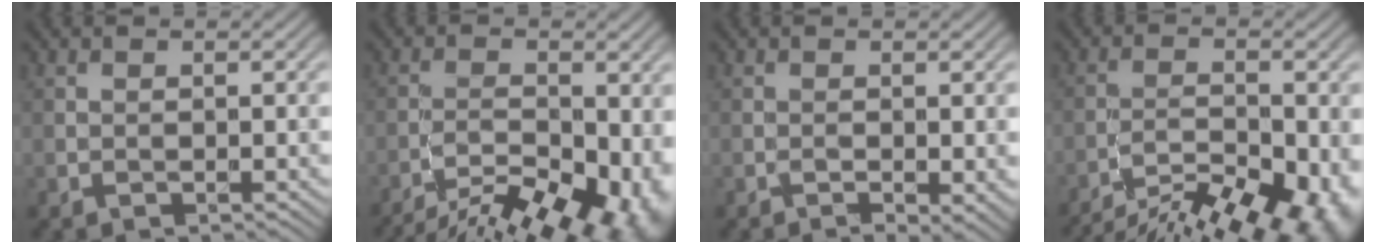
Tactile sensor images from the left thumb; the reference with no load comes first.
{"total": 14.8, "force": [-9.8, 5.6, 9.5], "torque": [-0.117, -0.025, -0.136]}
{"total": 2.8, "force": [-0.9, 0.9, 2.5], "torque": [-0.039, -0.008, -0.011]}
{"total": 13.5, "force": [-10.6, 4.0, 7.3], "torque": [-0.124, -0.024, -0.145]}